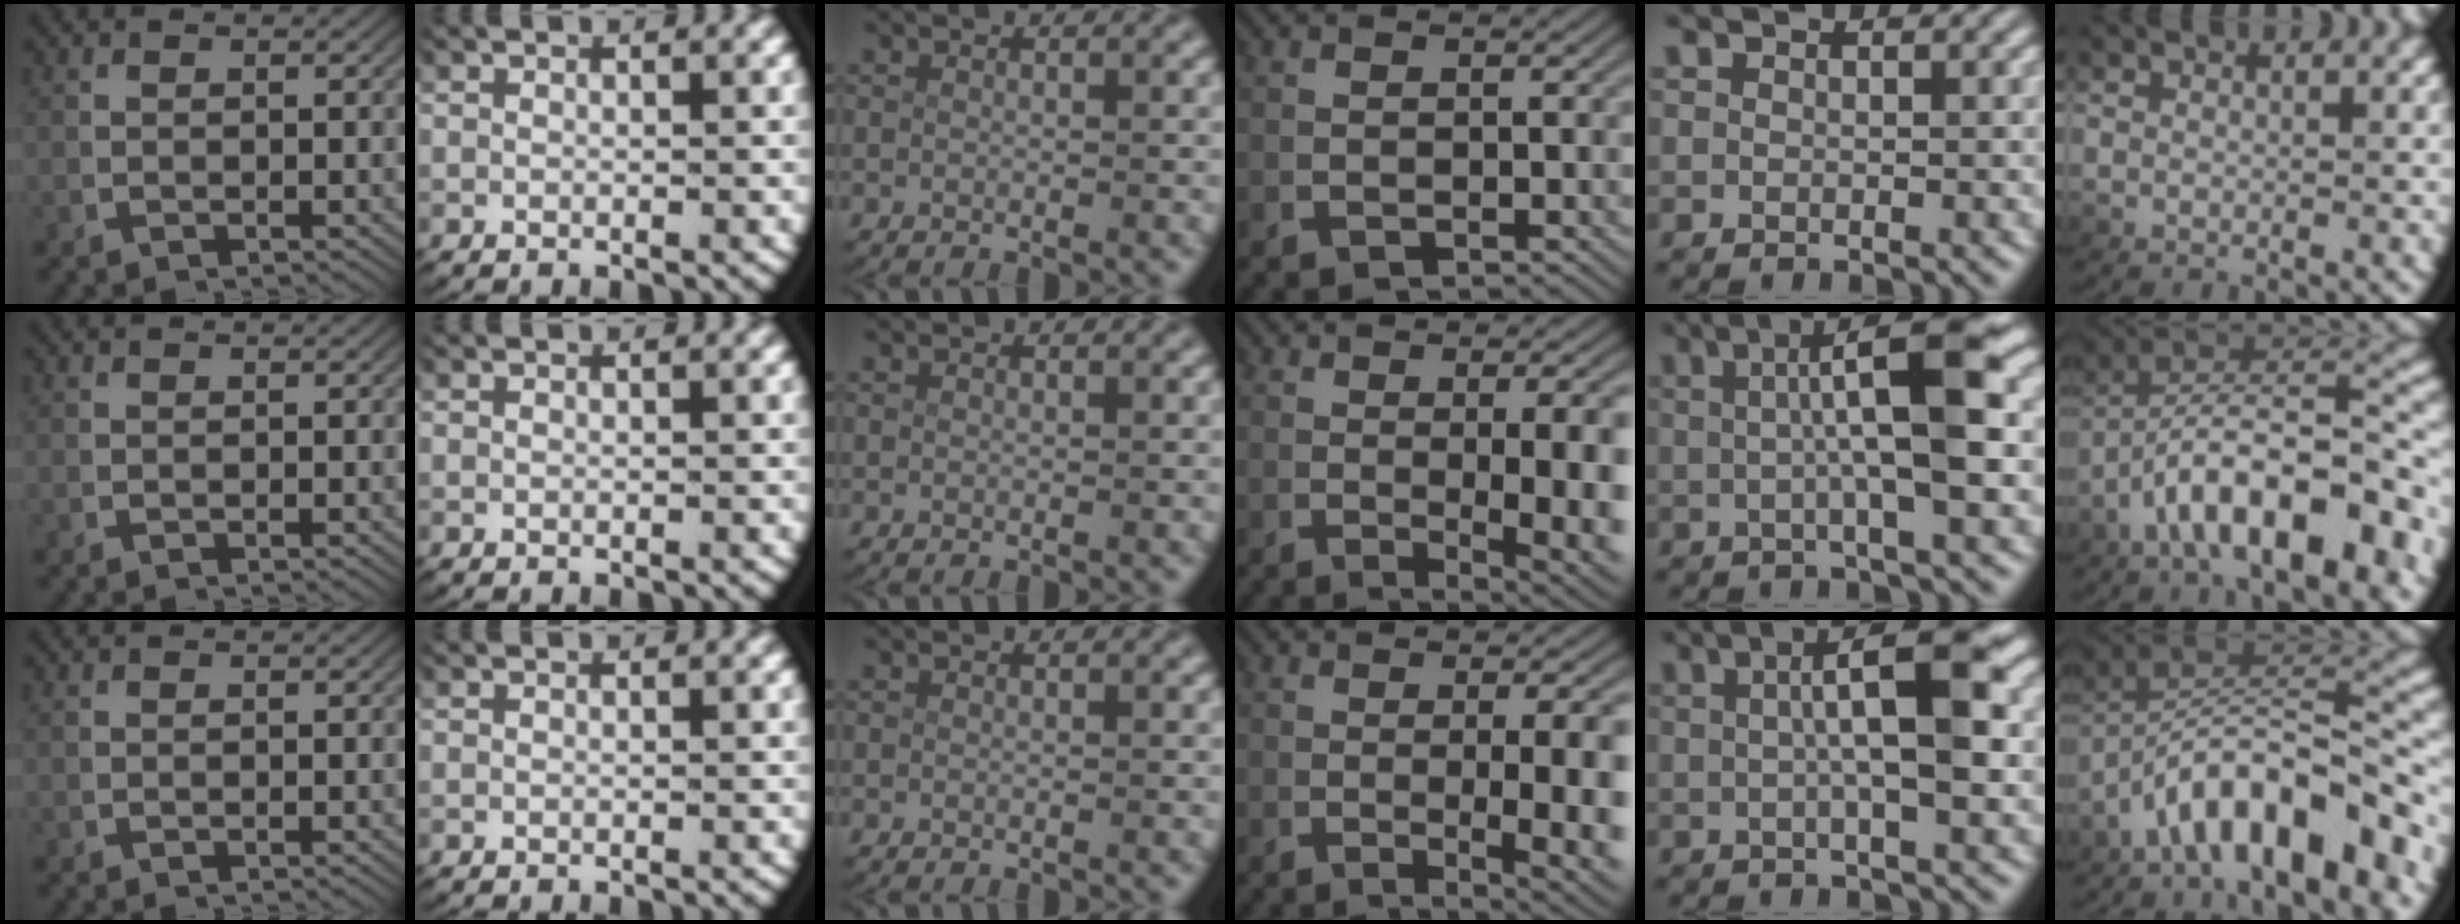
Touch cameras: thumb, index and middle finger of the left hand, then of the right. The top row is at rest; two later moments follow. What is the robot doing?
{"motion": "lift_and_place", "object": "ribbon"}